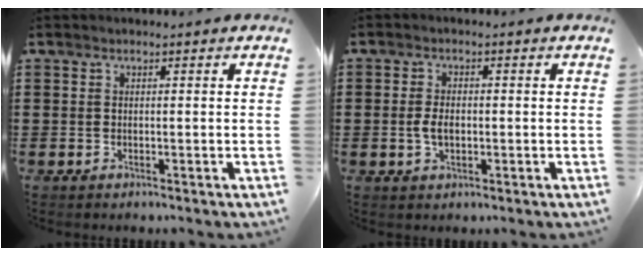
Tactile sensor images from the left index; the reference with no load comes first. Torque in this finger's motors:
{"motor_torque": [0.14, 0.14, 0.27, 0.03]}